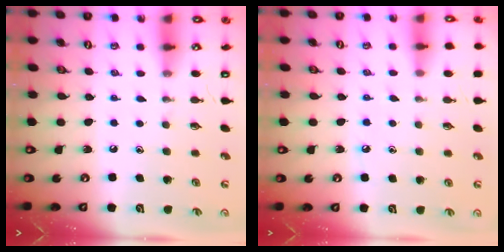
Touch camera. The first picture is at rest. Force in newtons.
{"total": 4.9, "press": 4.8, "slide": 0.6}